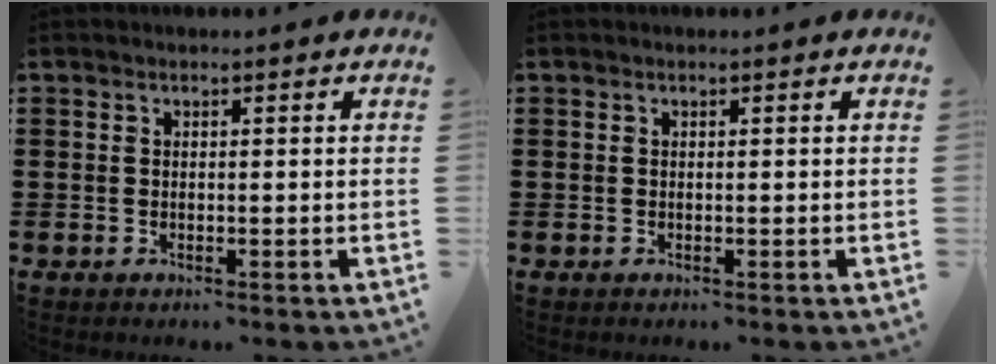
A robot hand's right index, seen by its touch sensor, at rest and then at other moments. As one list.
[{"total": 0.0}]